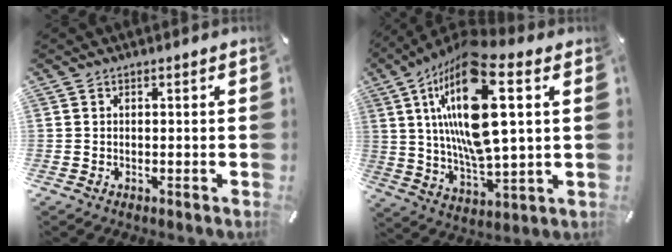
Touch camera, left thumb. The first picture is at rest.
{"total": 22.7, "force": [7.2, 7.8, 20.0], "torque": [-0.404, -0.025, 0.108]}